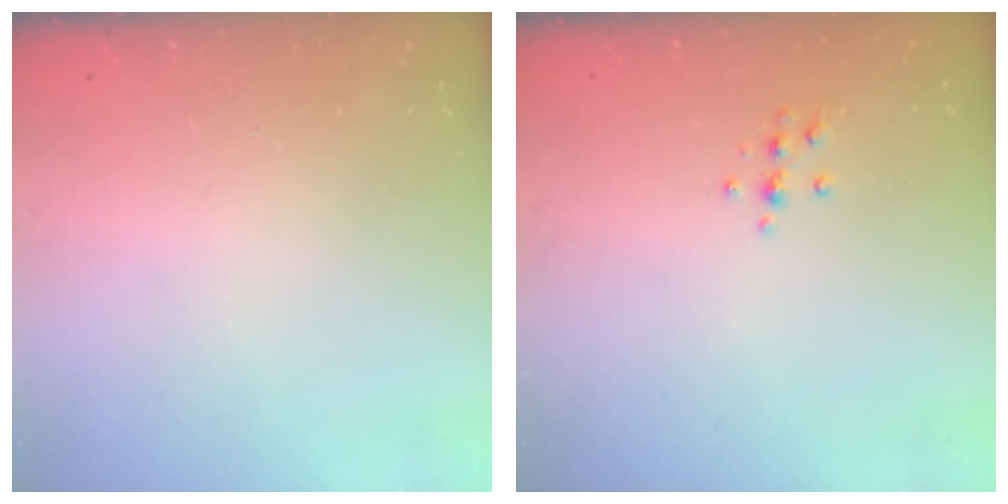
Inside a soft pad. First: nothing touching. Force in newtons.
{"total": 6.2, "press": 6.2, "slide": 0.9}